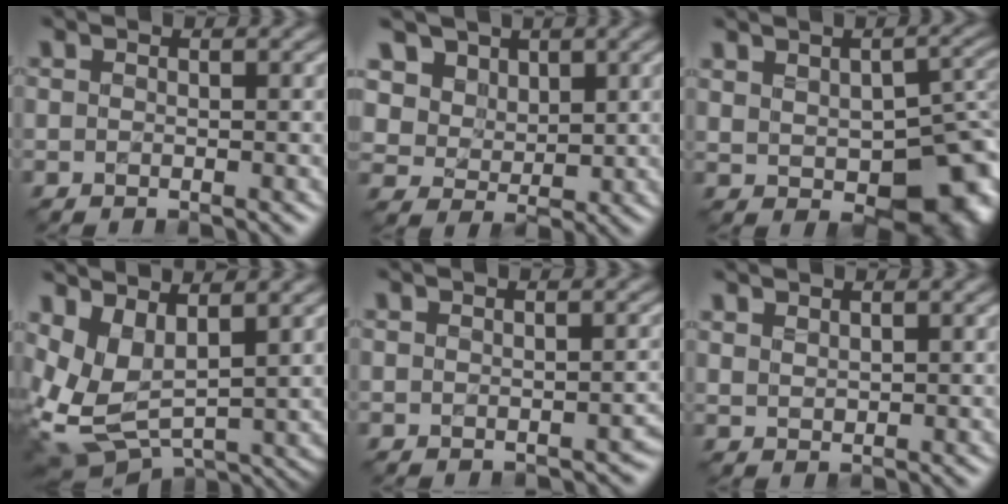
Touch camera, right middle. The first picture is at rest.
{"total": 5.8, "force": [3.3, 4.5, 1.6], "torque": [-0.043, -0.005, 0.053]}
{"total": 10.8, "force": [-2.1, 6.3, 8.6], "torque": [-0.108, -0.028, -0.004]}
{"total": 6.1, "force": [2.0, 3.0, 5.0], "torque": [-0.115, -0.007, 0.041]}
{"total": 2.0, "force": [-1.1, 1.3, 1.0], "torque": [-0.001, -0.008, -0.012]}
{"total": 0.9, "force": [0.8, 0.3, 0.3], "torque": [-0.007, -0.003, 0.021]}